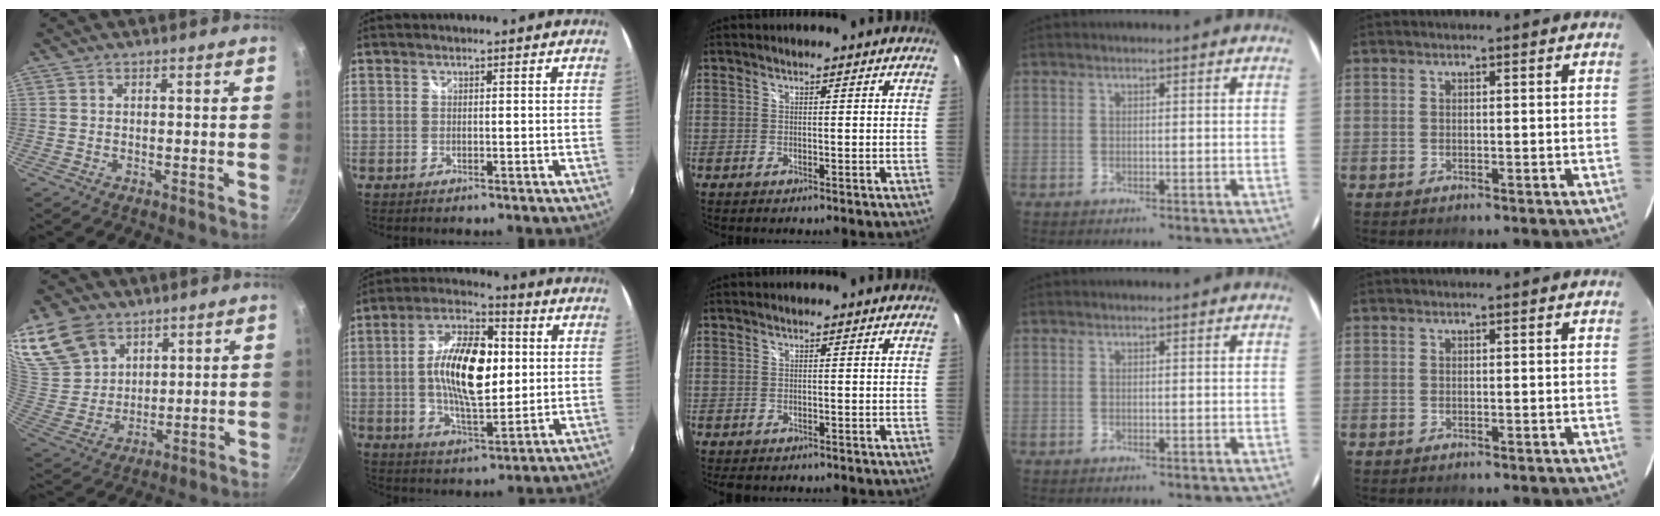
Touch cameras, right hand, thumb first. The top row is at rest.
{"thumb": {"total": 15.1, "force": [9.0, 10.3, 6.4], "torque": [-0.111, -0.031, 0.190]}, "index": {"total": 15.9, "force": [1.0, 7.0, 14.2], "torque": [-0.265, 0.010, 0.014]}, "middle": {"total": 1.5, "force": [-1.1, 0.8, 0.6], "torque": [-0.015, -0.005, -0.014]}}